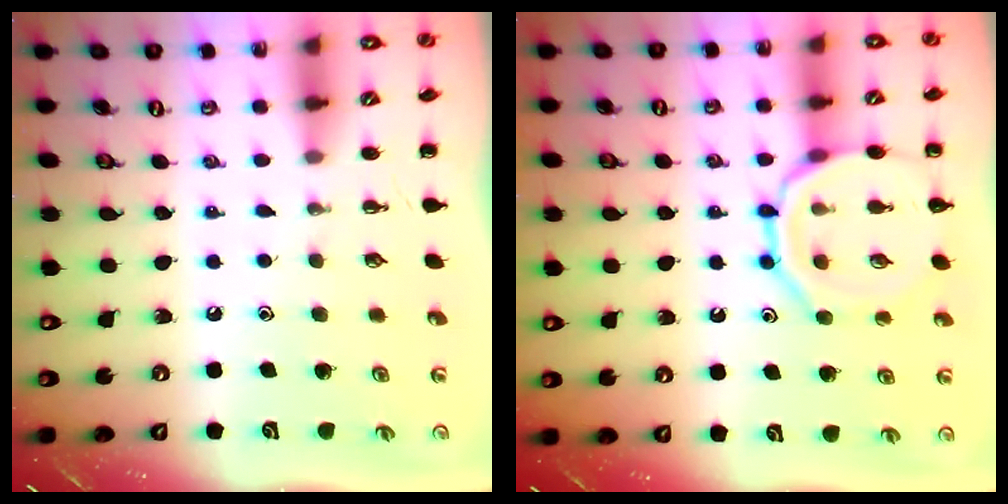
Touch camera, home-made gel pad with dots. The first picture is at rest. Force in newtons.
{"total": 12.8, "press": 12.8, "slide": 0.8}